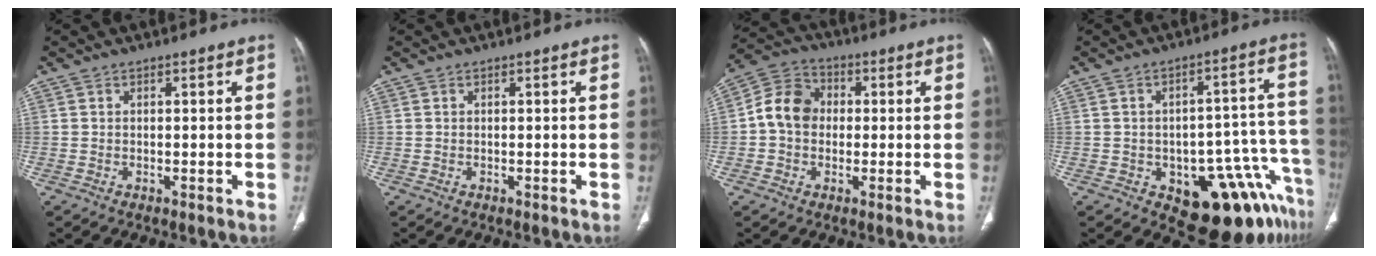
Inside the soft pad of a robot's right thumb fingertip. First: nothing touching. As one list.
[{"total": 0.0}, {"total": 8.9, "force": [0.1, 7.3, 5.0], "torque": [-0.079, 0.027, -0.012]}, {"total": 17.1, "force": [-9.5, 7.3, 12.3], "torque": [-0.066, 0.087, -0.116]}]